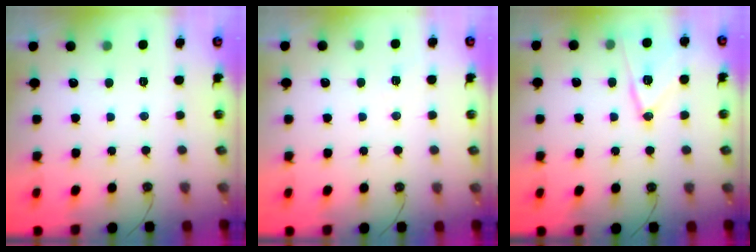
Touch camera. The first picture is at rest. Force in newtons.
{"total": 3.4, "press": 2.8, "slide": 1.8}
{"total": 13.3, "press": 13.3, "slide": 1.4}